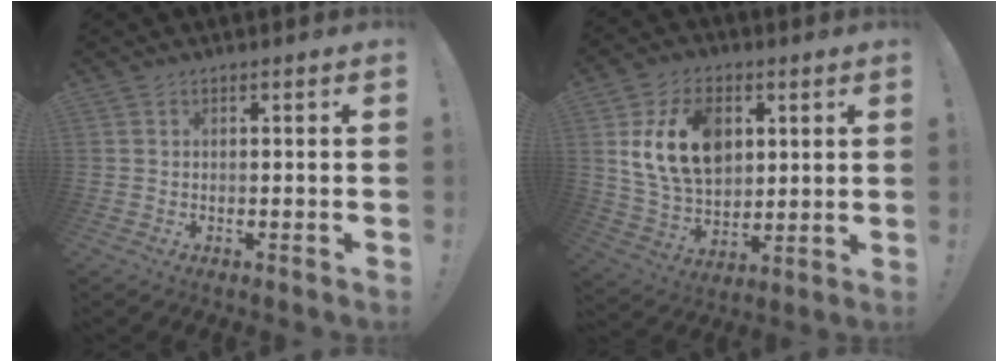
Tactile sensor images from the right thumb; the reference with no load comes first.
{"total": 17.5, "force": [5.1, 12.3, 11.3], "torque": [-0.195, -0.014, 0.096]}